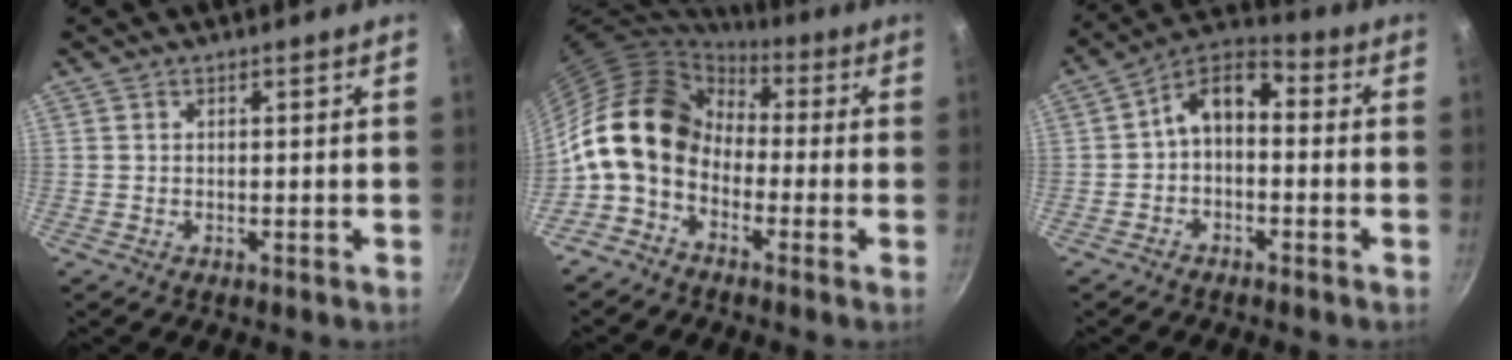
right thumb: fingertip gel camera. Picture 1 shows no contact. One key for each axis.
{"total": 14.6, "fx": -1.4, "fy": 10.8, "fz": 9.7, "tx": -0.164, "ty": 0.041, "tz": -0.051}
{"total": 8.2, "fx": -0.8, "fy": 5.1, "fz": 6.3, "tx": -0.096, "ty": 0.045, "tz": -0.028}